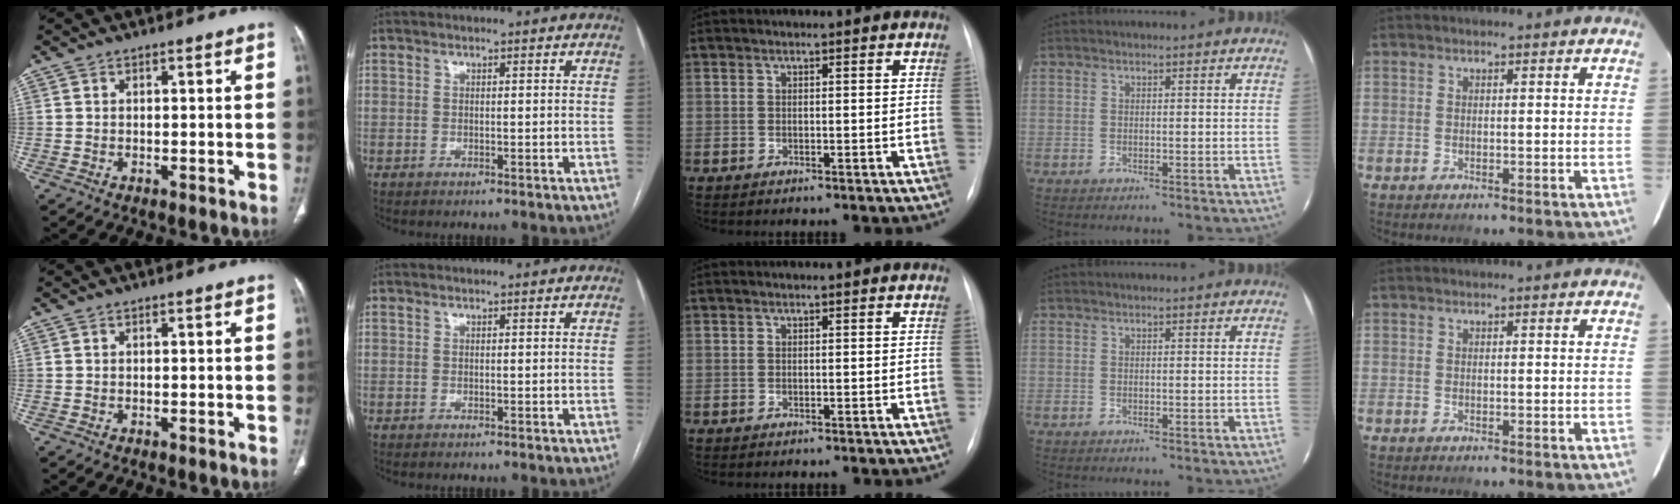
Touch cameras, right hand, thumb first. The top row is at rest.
{}